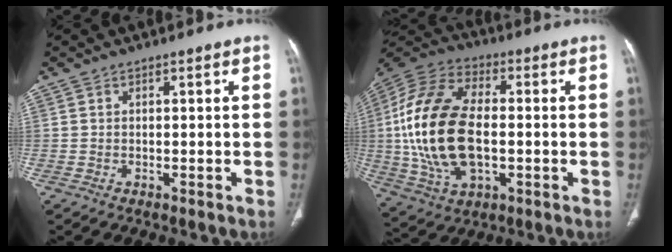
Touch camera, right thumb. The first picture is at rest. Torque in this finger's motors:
{"motor_torque": [-0.60, 2.61, 2.51, 0.26, 0.52]}